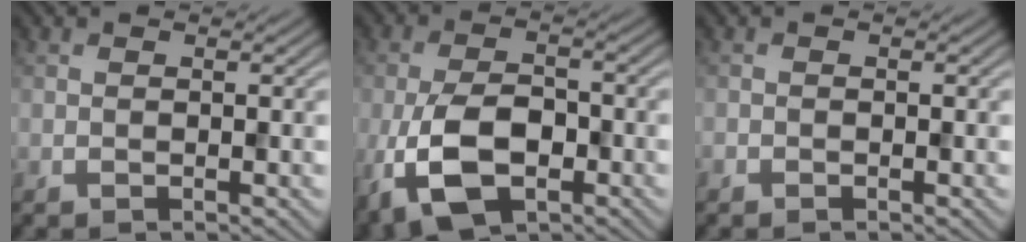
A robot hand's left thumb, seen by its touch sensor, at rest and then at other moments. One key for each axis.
{"total": 9.2, "fx": -3.5, "fy": 5.0, "fz": 6.9, "tx": -0.157, "ty": -0.015, "tz": -0.071}
{"total": 0.5, "fx": -0.4, "fy": 0.2, "fz": 0.1, "tx": -0.002, "ty": -0.003, "tz": -0.008}